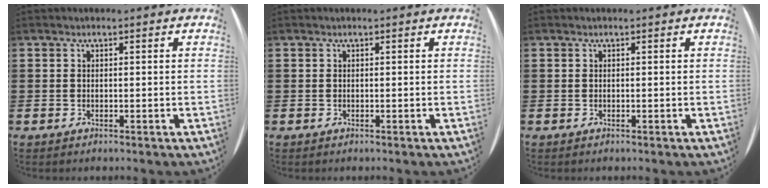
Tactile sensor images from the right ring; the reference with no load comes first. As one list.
[{"total": 0.0}, {"total": 0.0}]